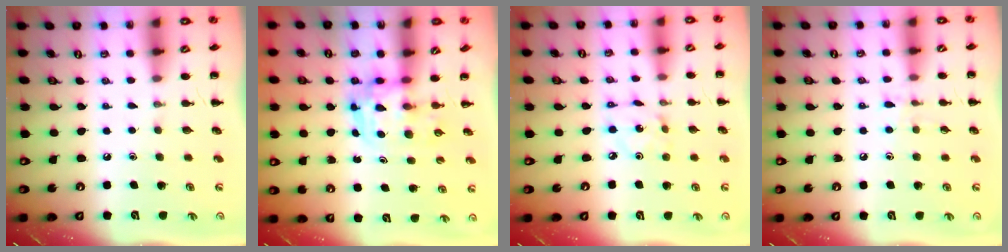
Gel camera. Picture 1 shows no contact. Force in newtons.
{"total": 3.4, "press": 3.4, "slide": 0.7}
{"total": 2.1, "press": 2.0, "slide": 0.6}
{"total": 6.5, "press": 6.2, "slide": 2.2}